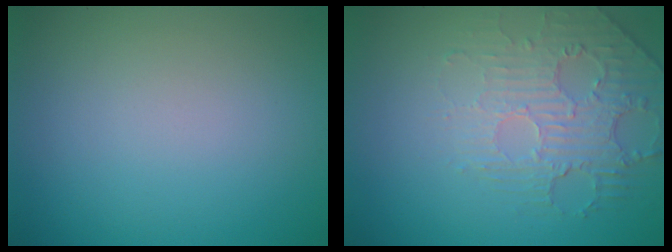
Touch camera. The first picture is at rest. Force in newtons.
{"total": 2.5, "press": 1.9, "slide": 1.6}